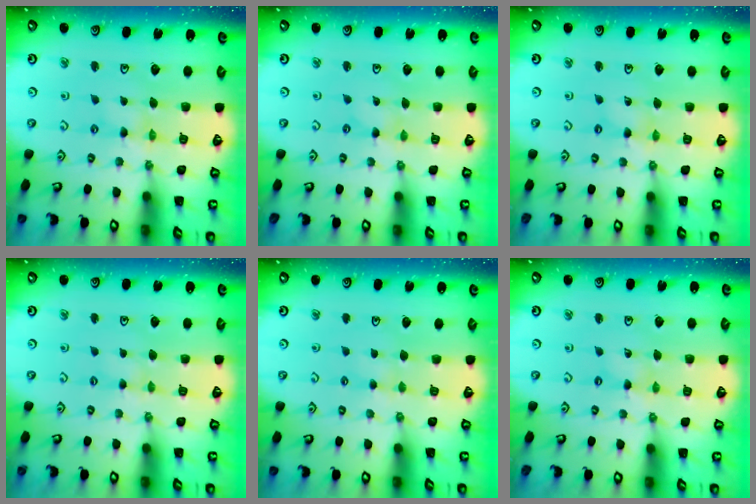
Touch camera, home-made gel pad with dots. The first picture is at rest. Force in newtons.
{"total": 0.0}
{"total": 0.0}
{"total": 1.5, "press": 1.4, "slide": 0.3}
{"total": 2.0, "press": 2.0, "slide": 0.4}
{"total": 0.0}